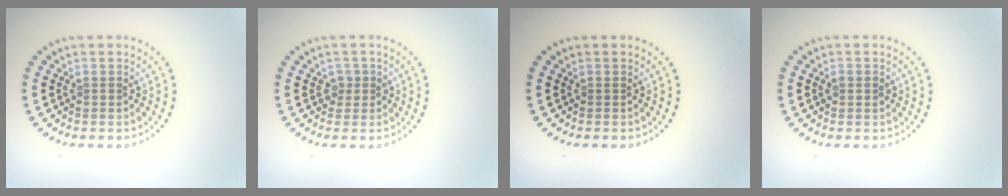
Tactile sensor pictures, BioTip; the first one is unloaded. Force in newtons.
{"total": 1.3, "press": 1.0, "slide": 0.7}
{"total": 0.0}
{"total": 1.0, "press": 1.0, "slide": 0.1}